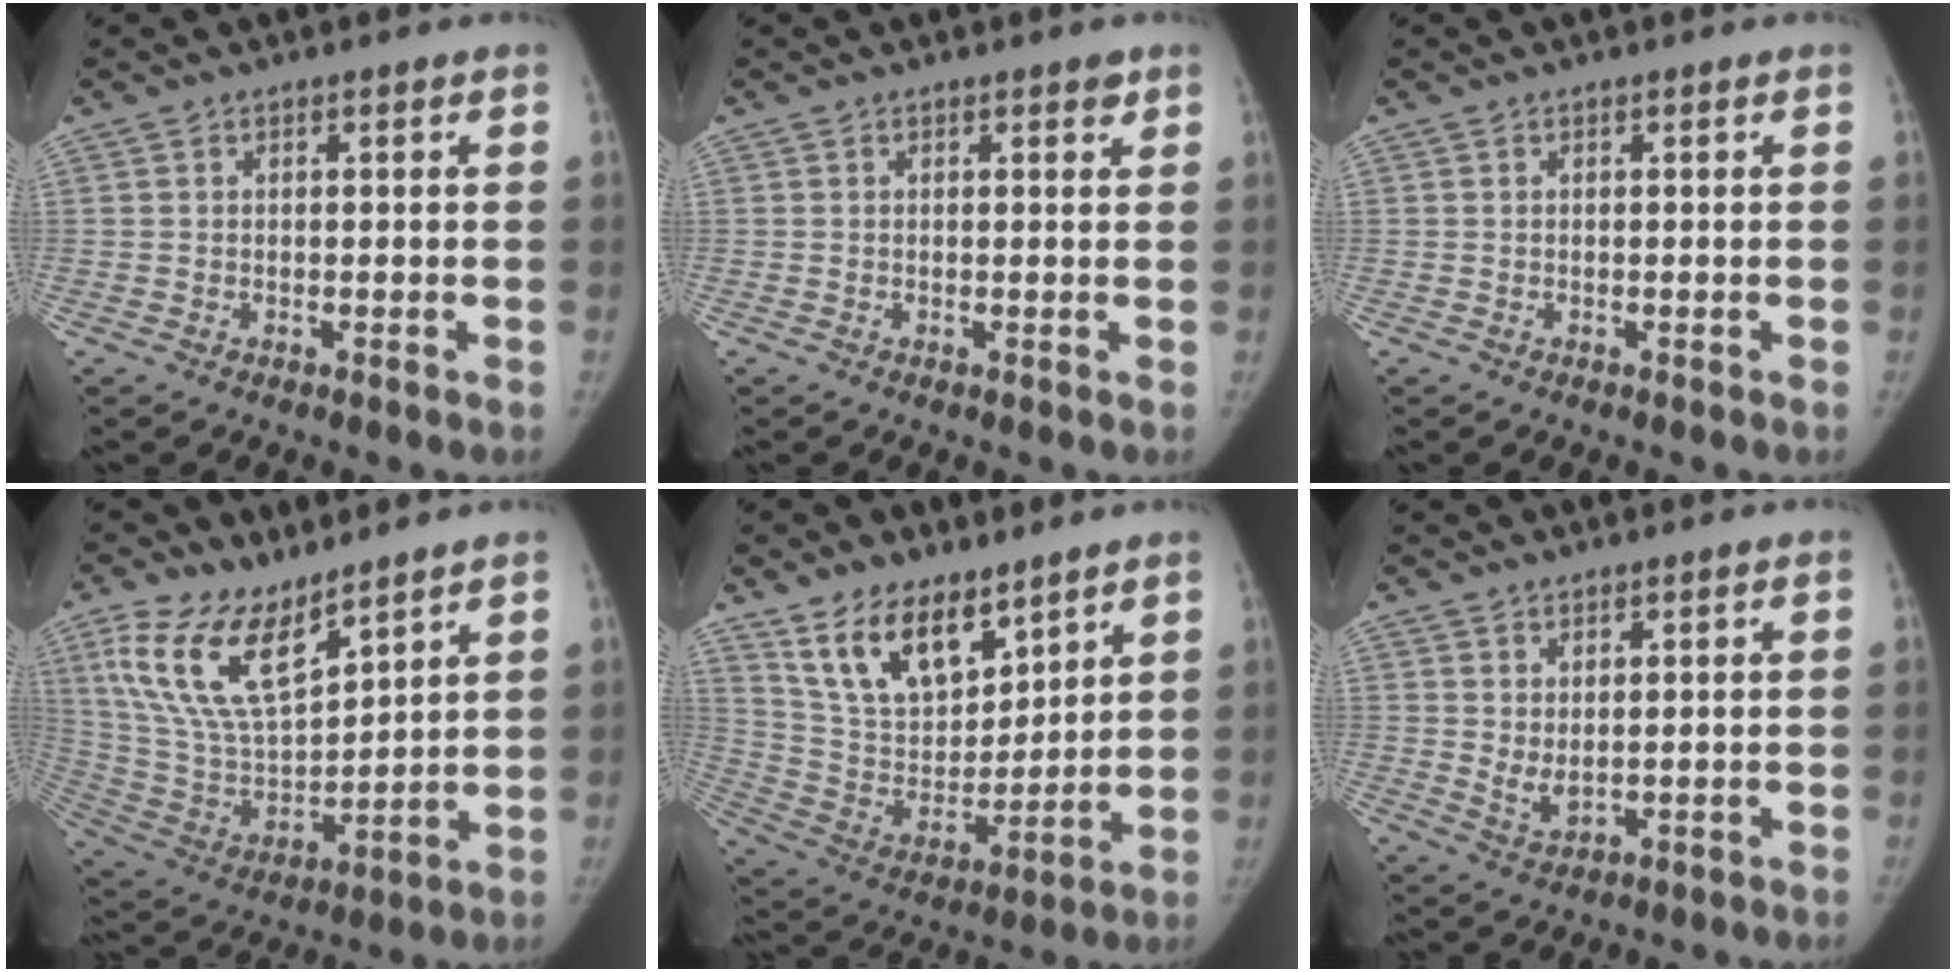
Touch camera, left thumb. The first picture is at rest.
{"total": 1.3, "force": [0.8, 0.6, 0.8], "torque": [-0.002, -0.003, 0.008]}
{"total": 0.0}
{"total": 16.3, "force": [10.5, 6.7, 10.6], "torque": [-0.187, -0.056, 0.221]}
{"total": 15.5, "force": [10.6, 7.8, 8.2], "torque": [-0.107, -0.058, 0.212]}
{"total": 3.4, "force": [1.2, 1.5, 2.8], "torque": [-0.050, -0.019, 0.030]}